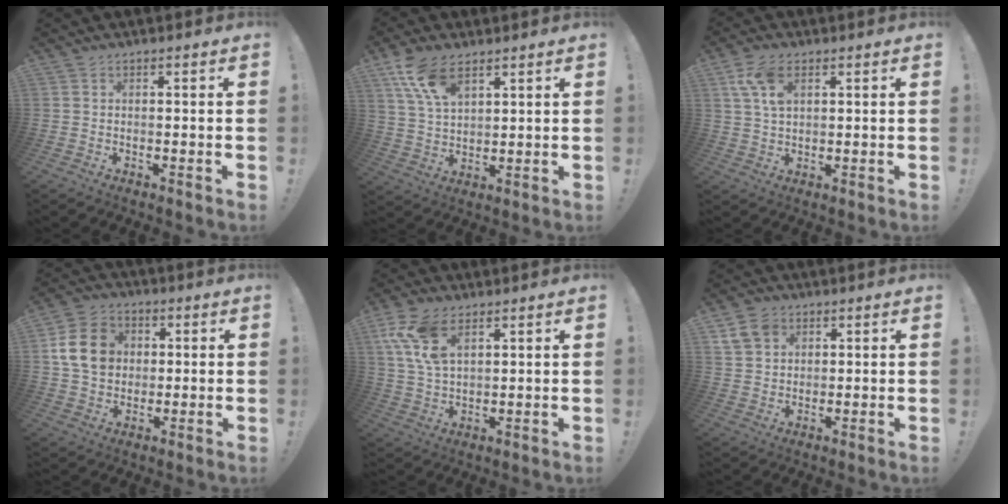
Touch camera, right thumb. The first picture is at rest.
{"total": 10.9, "force": [6.6, 5.3, 6.9], "torque": [-0.130, -0.019, 0.128]}
{"total": 8.1, "force": [3.6, 4.4, 5.8], "torque": [-0.114, -0.009, 0.065]}
{"total": 13.1, "force": [2.3, 11.0, 6.9], "torque": [-0.105, 0.003, 0.049]}
{"total": 11.9, "force": [6.0, 6.4, 8.0], "torque": [-0.159, -0.014, 0.116]}
{"total": 7.4, "force": [4.1, 5.5, 2.9], "torque": [-0.049, -0.014, 0.083]}